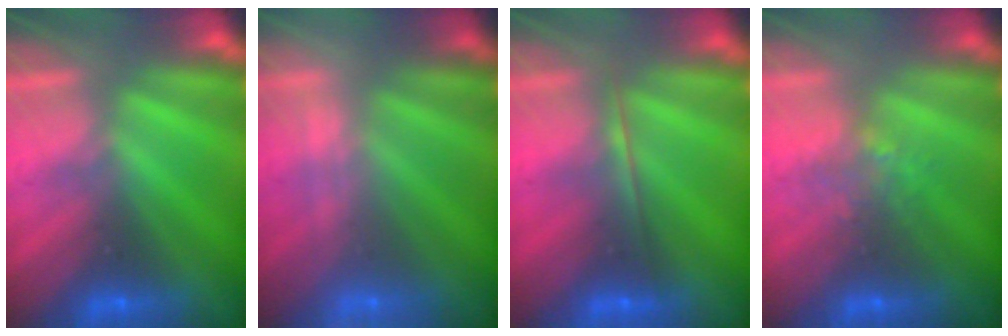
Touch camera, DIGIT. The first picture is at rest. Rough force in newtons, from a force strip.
{"total": 2.0}
{"total": 1.8}
{"total": 3.7}